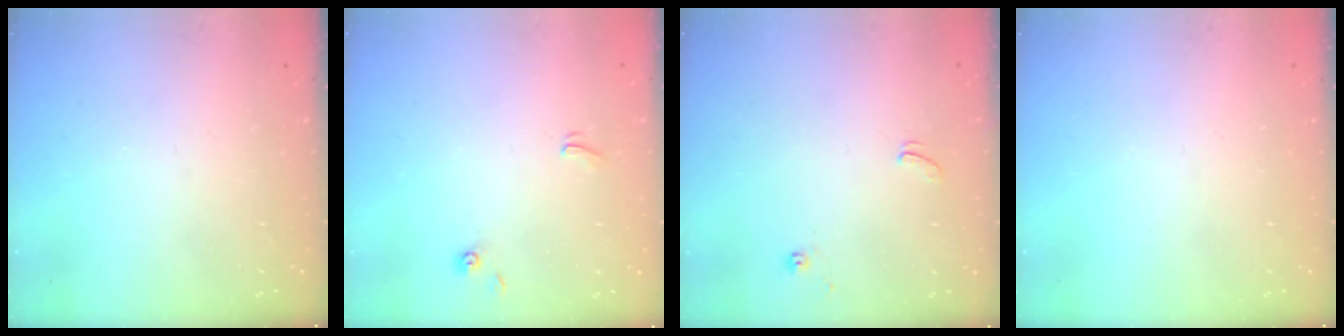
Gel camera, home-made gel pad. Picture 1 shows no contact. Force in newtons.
{"total": 1.1, "press": 1.1, "slide": 0.2}
{"total": 1.4, "press": 1.4, "slide": 0.3}
{"total": 0.0}